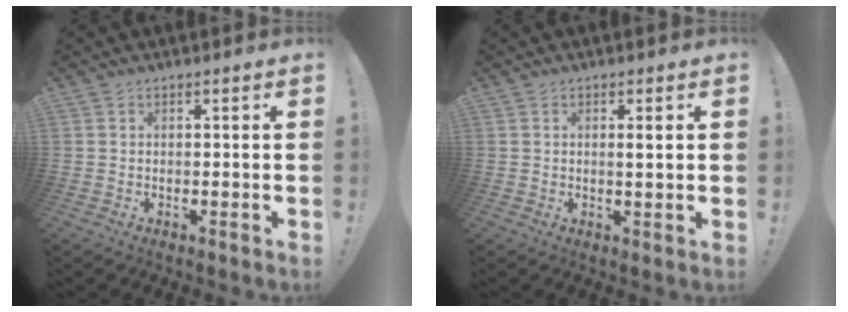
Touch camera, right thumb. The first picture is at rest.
{"total": 2.1, "force": [0.5, 0.2, 2.0], "torque": [-0.032, -0.005, 0.004]}